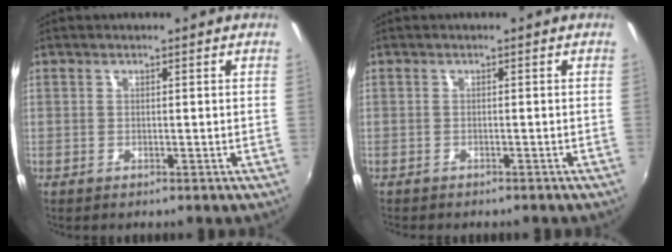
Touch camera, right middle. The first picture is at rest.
{"total": 1.9, "force": [-1.7, 0.5, 0.5], "torque": [-0.017, -0.011, -0.026]}